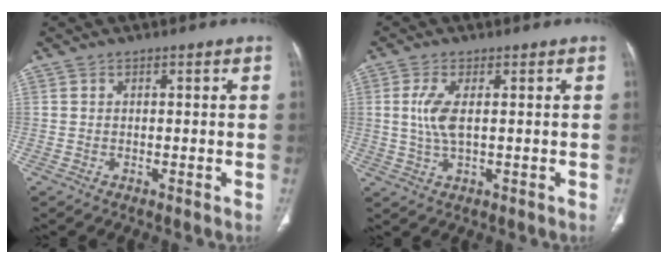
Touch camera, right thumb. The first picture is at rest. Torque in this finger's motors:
{"motor_torque": [0.90, 2.51, 0.61, 0.42, 0.03]}